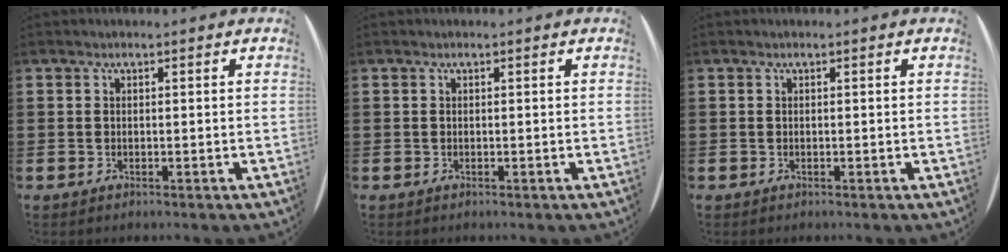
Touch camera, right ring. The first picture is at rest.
{"total": 0.0}
{"total": 0.0}